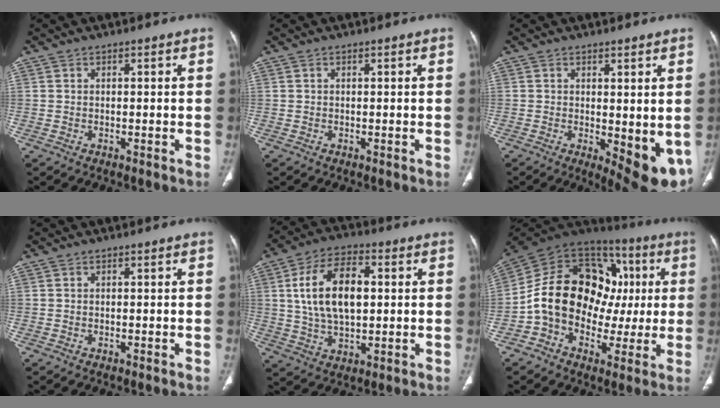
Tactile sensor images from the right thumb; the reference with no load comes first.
{"total": 0.0}
{"total": 9.5, "force": [-1.4, 3.4, 8.7], "torque": [-0.103, -0.024, -0.007]}
{"total": 0.0}
{"total": 14.5, "force": [2.3, 8.1, 11.8], "torque": [-0.203, 0.011, 0.041]}
{"total": 22.5, "force": [0.4, 16.9, 14.8], "torque": [-0.201, 0.055, 0.005]}